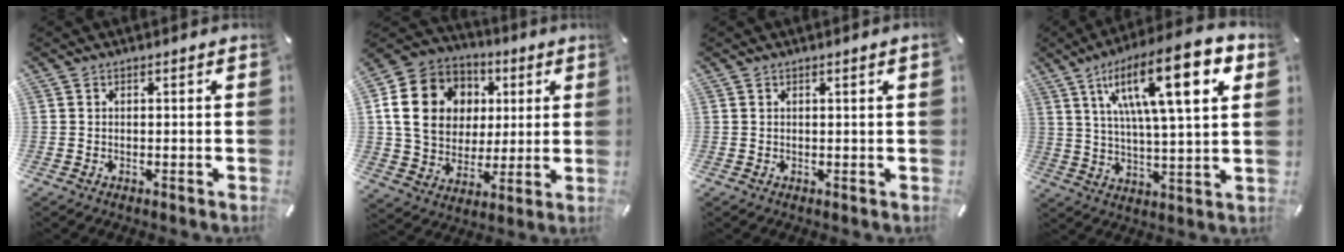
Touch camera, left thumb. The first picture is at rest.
{"total": 17.5, "force": [3.5, 15.0, 8.2], "torque": [-0.156, 0.007, 0.070]}
{"total": 0.9, "force": [0.3, -0.1, 0.8], "torque": [-0.013, -0.001, 0.005]}
{"total": 19.4, "force": [9.2, 4.9, 16.3], "torque": [-0.281, -0.034, 0.136]}